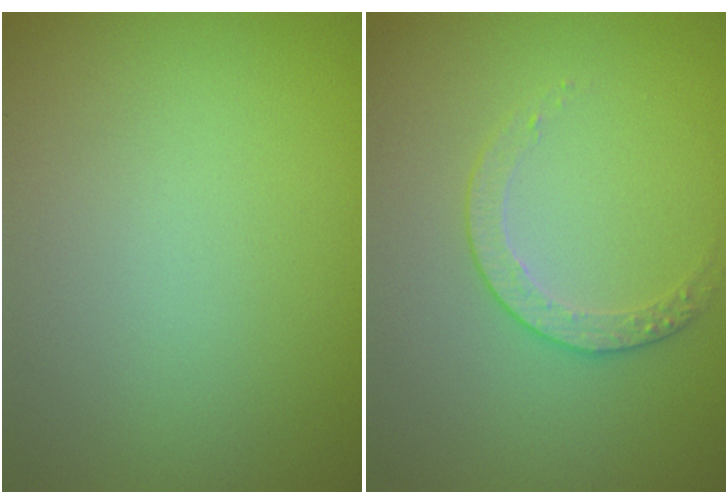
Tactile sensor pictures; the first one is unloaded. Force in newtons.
{"total": 1.8, "press": 1.3, "slide": 1.3}